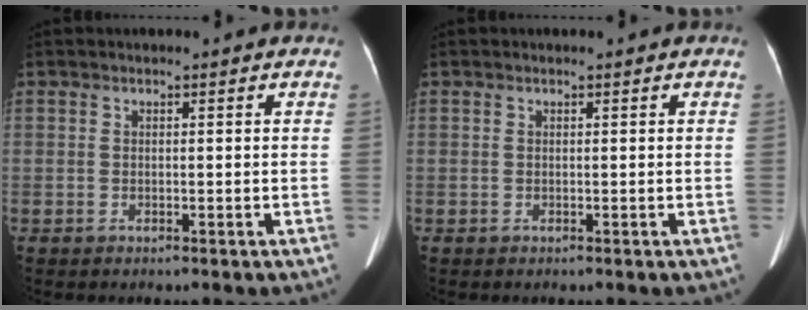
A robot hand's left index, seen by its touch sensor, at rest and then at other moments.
{"total": 0.0}